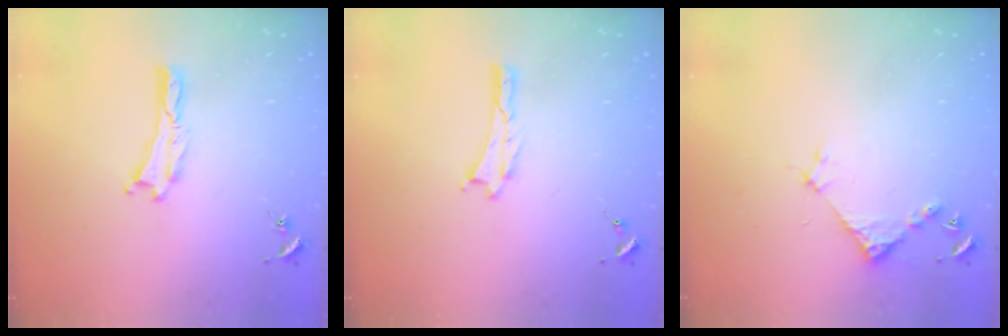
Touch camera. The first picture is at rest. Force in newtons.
{"total": 0.0}
{"total": 3.9, "press": 3.8, "slide": 0.3}